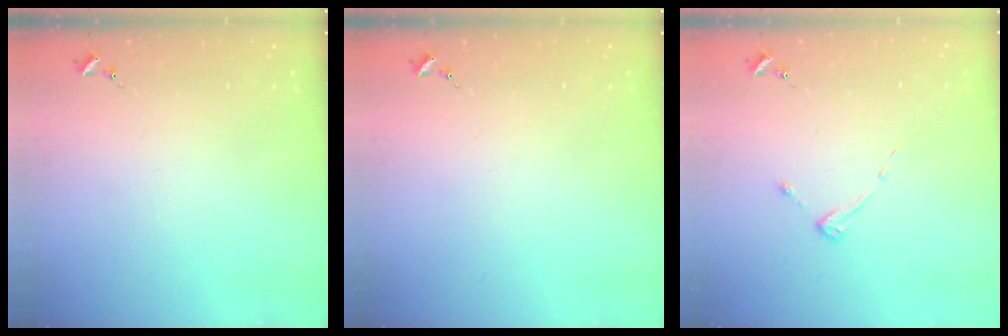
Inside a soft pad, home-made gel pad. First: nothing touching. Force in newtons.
{"total": 0.0}
{"total": 2.6, "press": 2.6, "slide": 0.4}